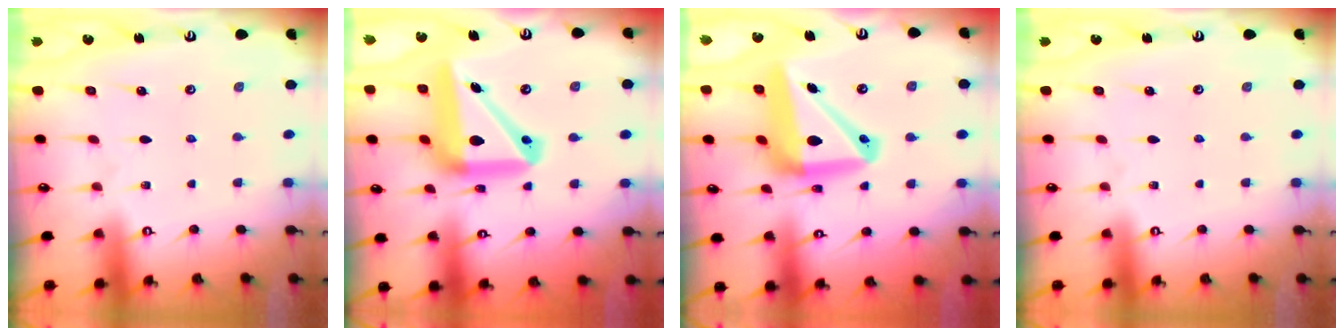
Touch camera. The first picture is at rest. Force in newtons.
{"total": 18.8, "press": 18.6, "slide": 2.9}
{"total": 15.6, "press": 15.5, "slide": 1.9}
{"total": 0.0}